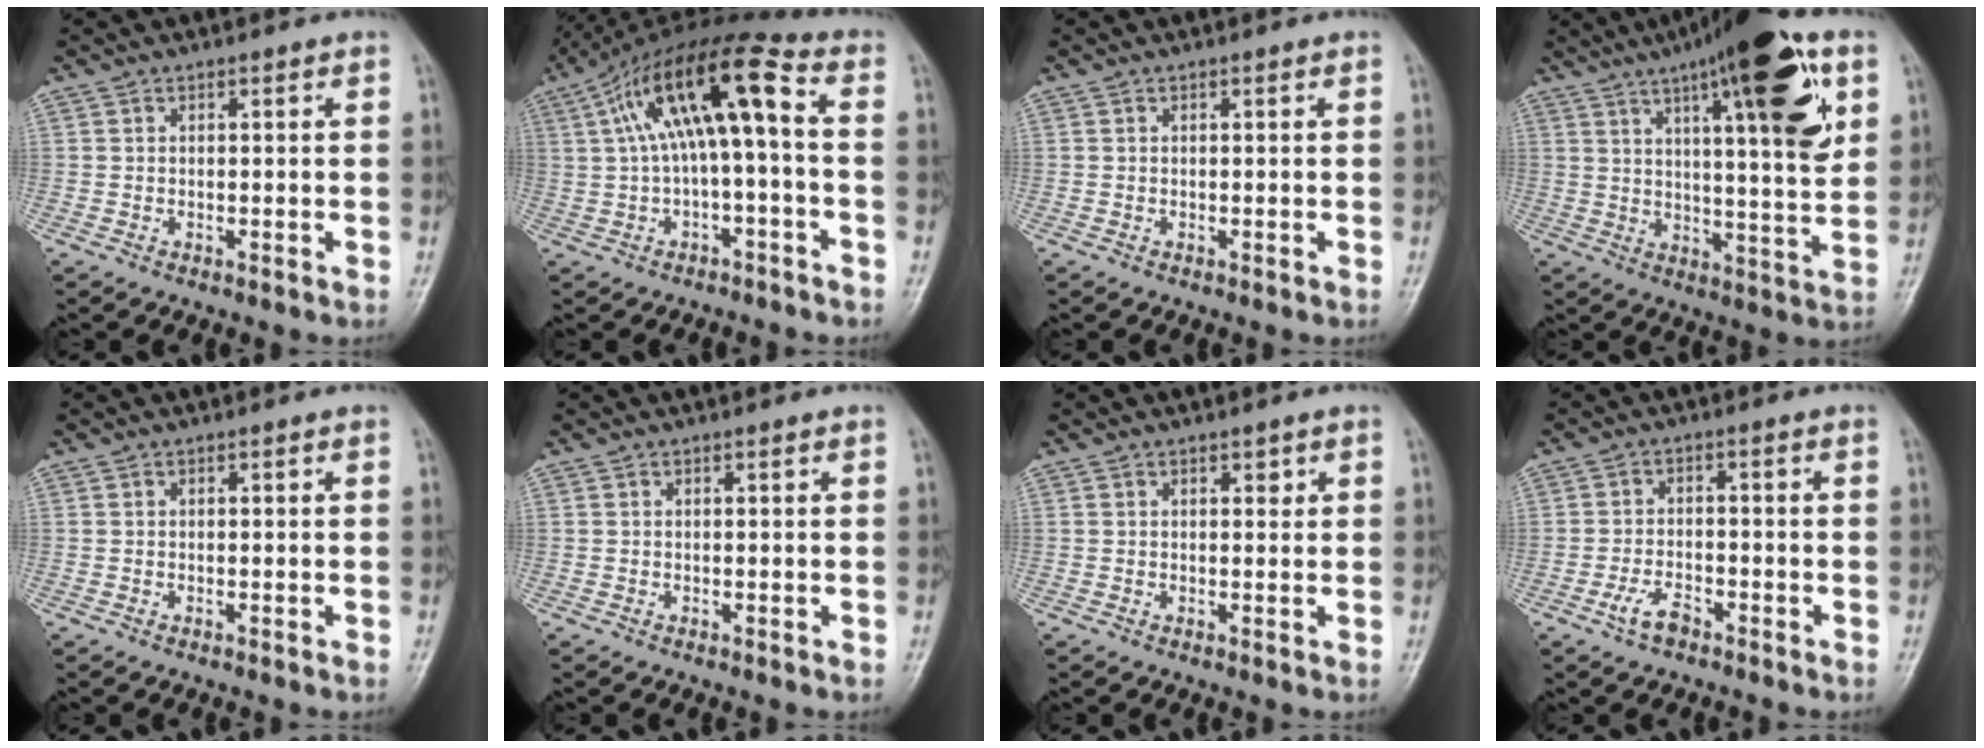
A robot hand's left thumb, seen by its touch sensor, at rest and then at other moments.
{"total": 13.7, "force": [1.2, 4.0, 13.1], "torque": [-0.249, 0.060, 0.021]}
{"total": 0.0}
{"total": 21.0, "force": [9.2, 5.1, 18.2], "torque": [-0.243, -0.020, 0.130]}
{"total": 0.0}
{"total": 0.0}
{"total": 1.3, "force": [0.7, 0.8, 0.8], "torque": [0.000, -0.001, 0.007]}
{"total": 4.2, "force": [-2.7, 1.9, 2.6], "torque": [-0.054, 0.020, -0.051]}